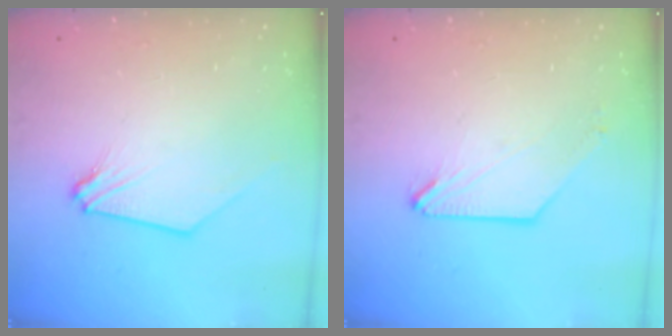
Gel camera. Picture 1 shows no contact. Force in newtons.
{"total": 0.0}